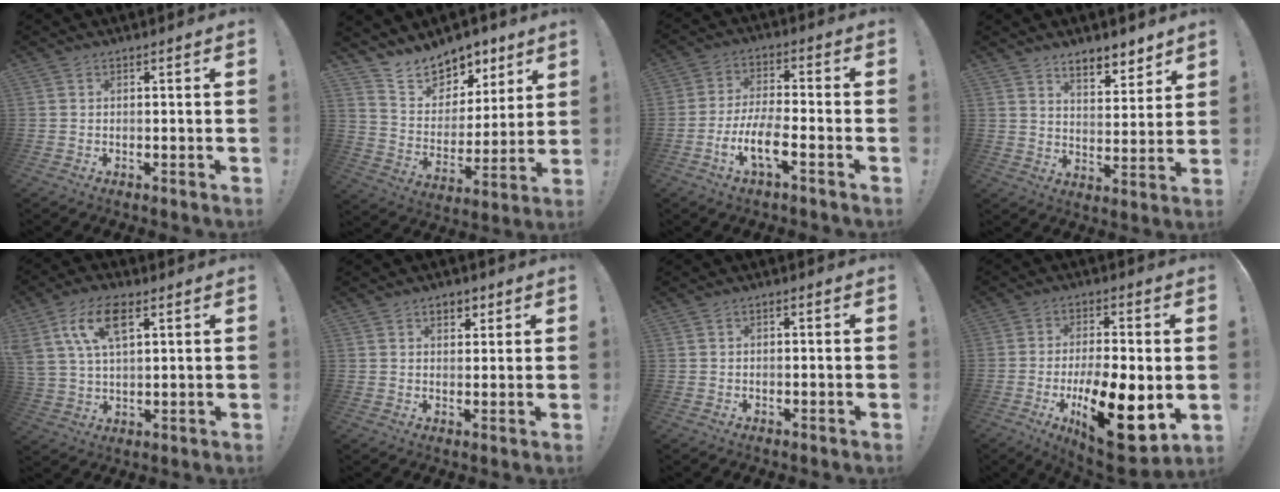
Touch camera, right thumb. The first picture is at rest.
{"total": 12.8, "force": [10.8, 6.4, 2.5], "torque": [-0.061, -0.082, 0.205]}
{"total": 10.2, "force": [-4.8, 3.5, 8.2], "torque": [-0.165, 0.009, -0.090]}
{"total": 8.0, "force": [6.9, 2.9, 2.9], "torque": [-0.040, -0.054, 0.127]}
{"total": 12.0, "force": [5.3, 6.1, 8.9], "torque": [-0.171, 0.000, 0.100]}
{"total": 4.3, "force": [2.4, 3.0, 2.0], "torque": [-0.025, -0.003, 0.041]}
{"total": 0.9, "force": [-0.5, 0.5, 0.5], "torque": [-0.011, 0.005, -0.009]}
{"total": 19.3, "force": [-5.2, 7.7, 16.9], "torque": [-0.258, 0.019, -0.072]}